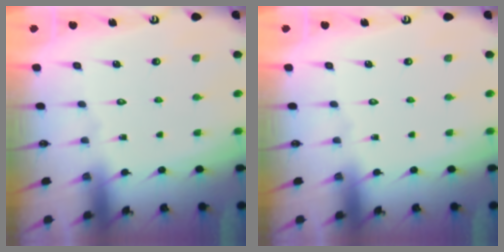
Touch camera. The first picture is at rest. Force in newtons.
{"total": 0.0}